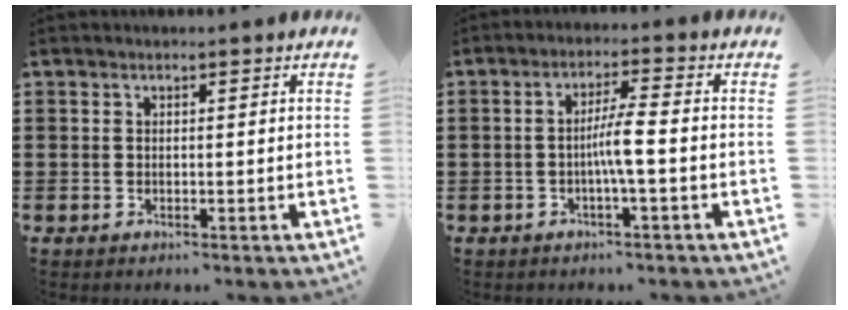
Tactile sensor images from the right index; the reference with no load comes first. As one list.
[{"total": 4.5, "force": [-0.9, 0.0, 4.4], "torque": [-0.080, -0.004, -0.020]}]